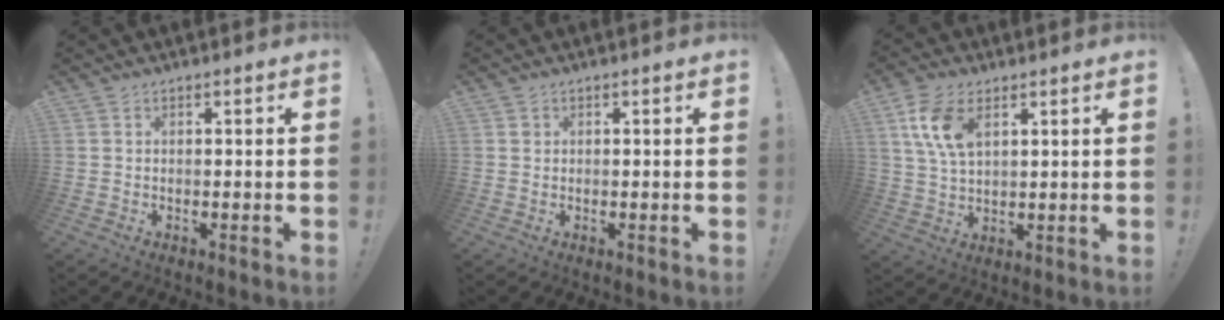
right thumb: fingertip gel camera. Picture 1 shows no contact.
{"total": 1.0, "force": [0.4, 0.9, 0.0], "torque": [0.002, 0.002, 0.007]}
{"total": 10.2, "force": [4.5, 5.7, 7.2], "torque": [-0.140, -0.009, 0.084]}